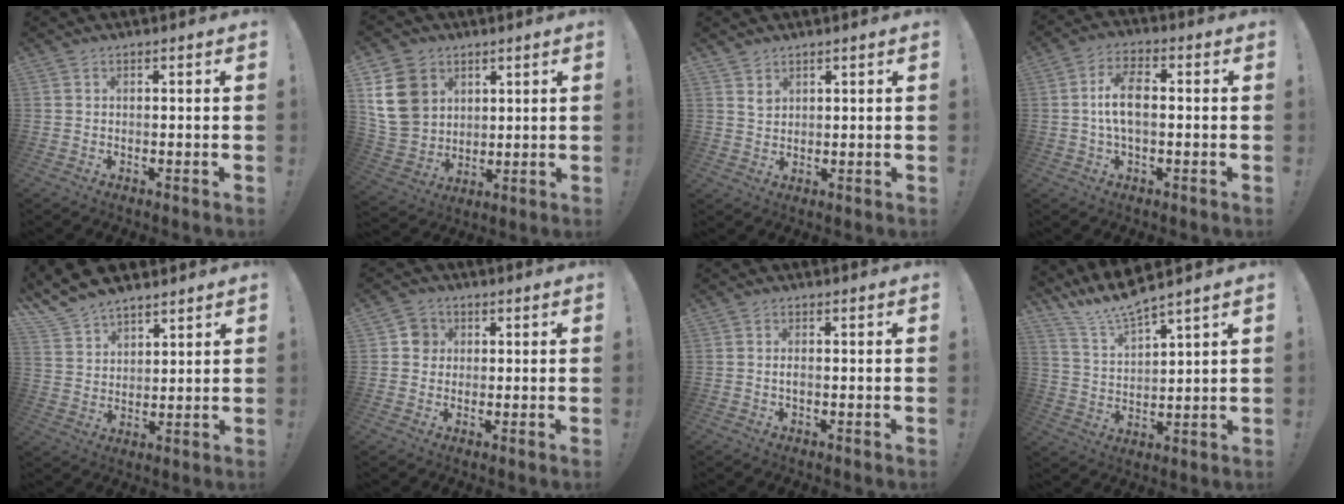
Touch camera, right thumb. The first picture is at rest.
{"total": 14.9, "force": [5.7, 11.9, 6.9], "torque": [-0.123, -0.027, 0.116]}
{"total": 3.3, "force": [2.4, 2.2, 0.5], "torque": [0.000, -0.018, 0.044]}
{"total": 8.9, "force": [-0.1, 4.3, 7.8], "torque": [-0.147, 0.005, -0.002]}
{"total": 10.0, "force": [8.5, 4.3, 2.8], "torque": [-0.079, -0.057, 0.169]}
{"total": 4.8, "force": [0.9, 4.6, 1.3], "torque": [-0.012, 0.006, 0.016]}
{"total": 1.0, "force": [-0.2, 0.4, 0.9], "torque": [-0.018, 0.001, -0.004]}
{"total": 9.6, "force": [9.0, 0.2, 3.5], "torque": [-0.088, -0.063, 0.162]}